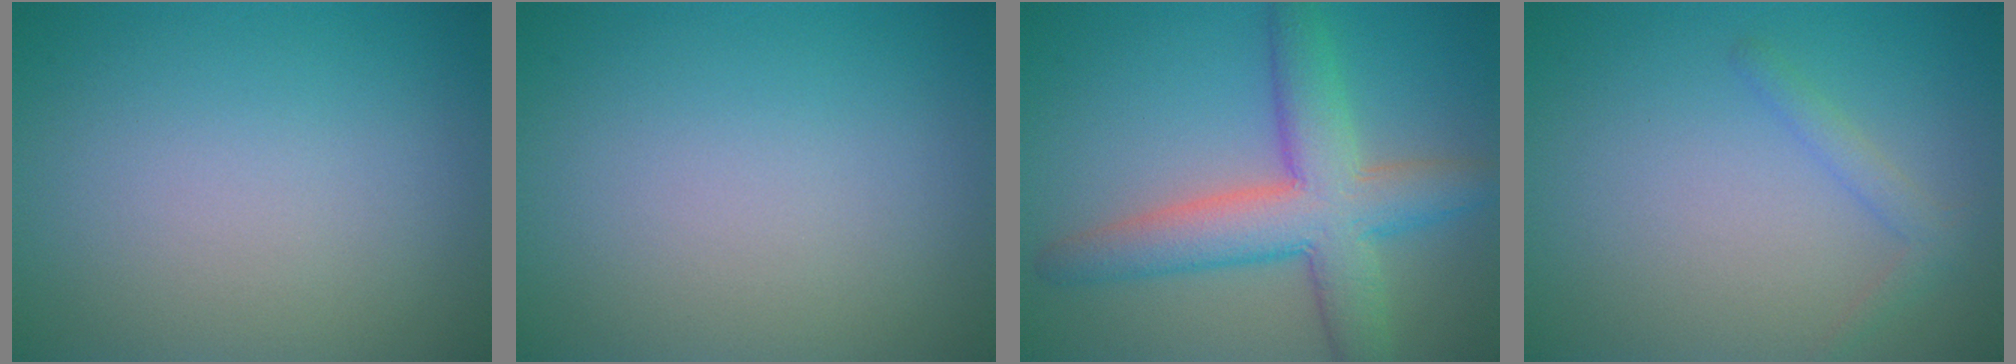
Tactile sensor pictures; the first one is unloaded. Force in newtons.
{"total": 0.0}
{"total": 7.3, "press": 7.3, "slide": 0.4}
{"total": 1.4, "press": 1.4, "slide": 0.1}